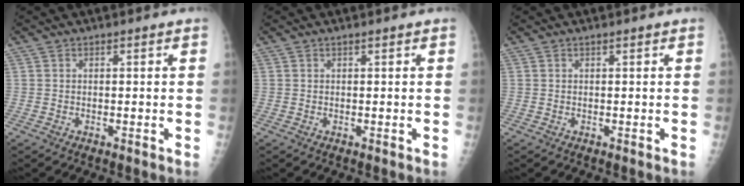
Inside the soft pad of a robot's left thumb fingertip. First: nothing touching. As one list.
[{"total": 0.0}, {"total": 0.0}]